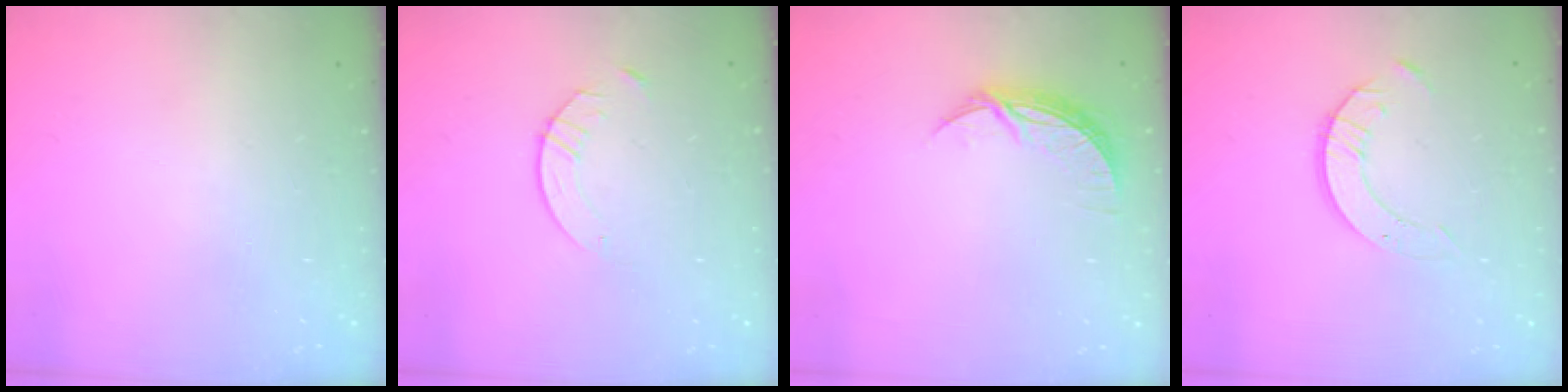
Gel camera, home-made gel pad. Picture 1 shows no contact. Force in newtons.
{"total": 4.1, "press": 4.1, "slide": 0.4}
{"total": 7.2, "press": 7.2, "slide": 0.4}
{"total": 4.2, "press": 4.2, "slide": 0.5}